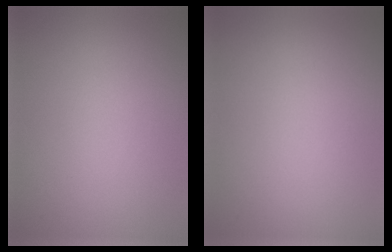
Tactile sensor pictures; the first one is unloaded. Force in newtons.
{"total": 0.0}